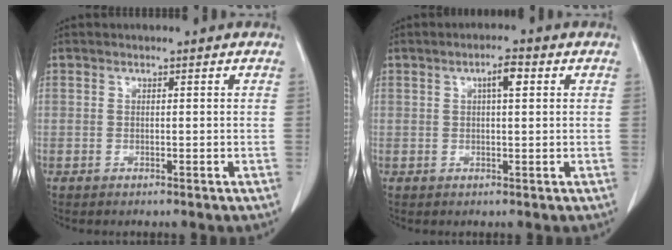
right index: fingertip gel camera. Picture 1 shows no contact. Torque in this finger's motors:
{"motor_torque": [0.33, 0.10, 0.07, 0.04]}